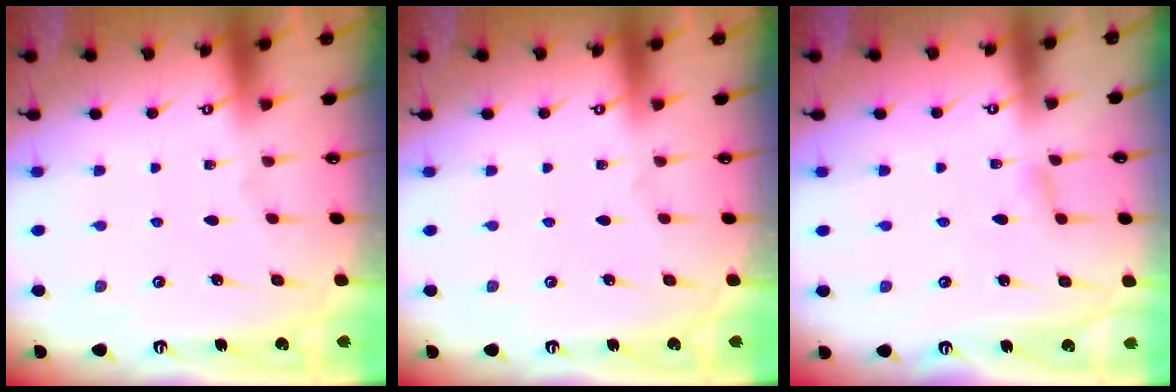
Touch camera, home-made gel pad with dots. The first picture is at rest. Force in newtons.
{"total": 0.0}
{"total": 4.0, "press": 4.0, "slide": 0.4}